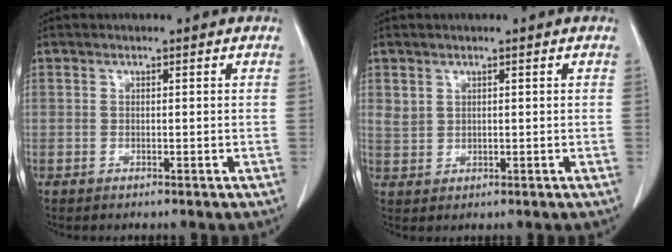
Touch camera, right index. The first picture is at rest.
{"total": 2.0, "force": [1.3, 1.5, 0.5], "torque": [-0.004, -0.001, 0.029]}